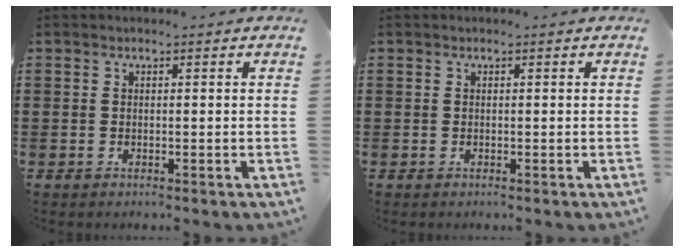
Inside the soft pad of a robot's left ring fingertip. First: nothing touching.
{"total": 0.0}